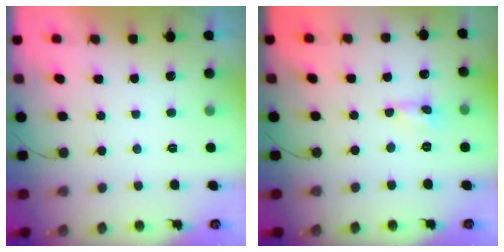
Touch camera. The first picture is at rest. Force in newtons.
{"total": 0.0}